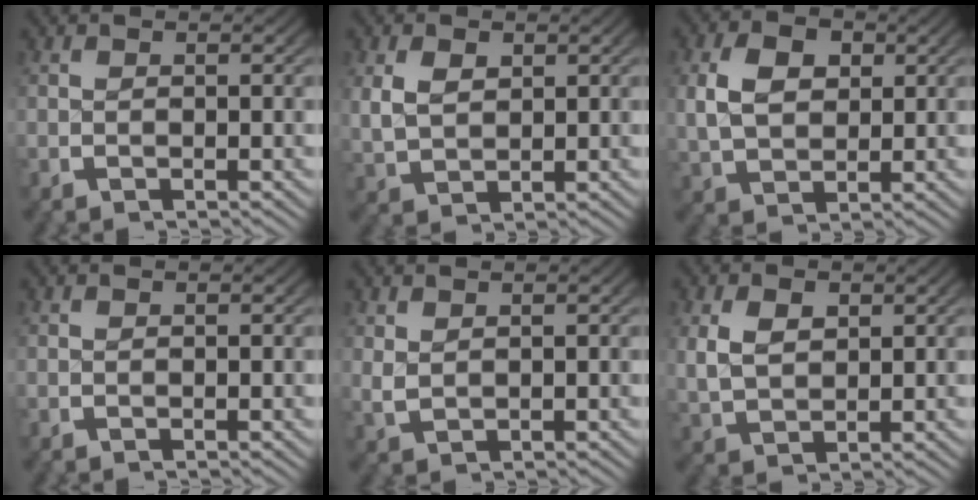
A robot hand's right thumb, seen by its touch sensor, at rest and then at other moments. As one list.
[{"total": 3.2, "force": [1.2, 2.2, 2.0], "torque": [-0.040, -0.008, 0.037]}, {"total": 5.2, "force": [1.2, 3.7, 3.5], "torque": [-0.063, -0.006, 0.033]}, {"total": 0.0}, {"total": 1.4, "force": [0.9, 0.8, 0.7], "torque": [-0.019, -0.003, 0.026]}, {"total": 3.6, "force": [1.2, 2.5, 2.3], "torque": [-0.047, -0.010, 0.037]}]